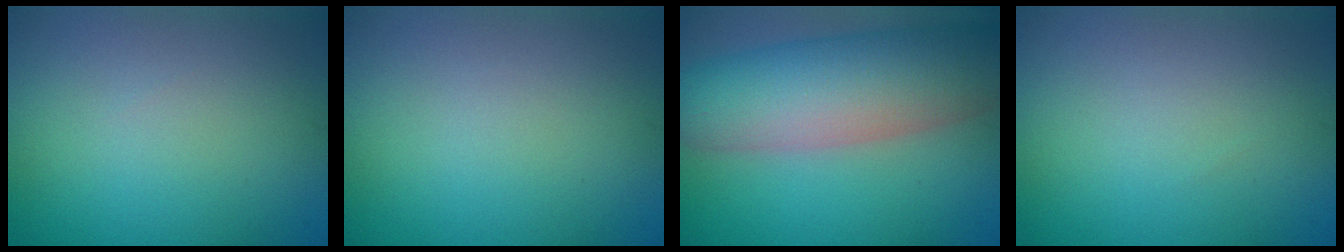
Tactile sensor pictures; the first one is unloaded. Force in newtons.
{"total": 0.0}
{"total": 10.4, "press": 10.4, "slide": 0.5}
{"total": 0.0}